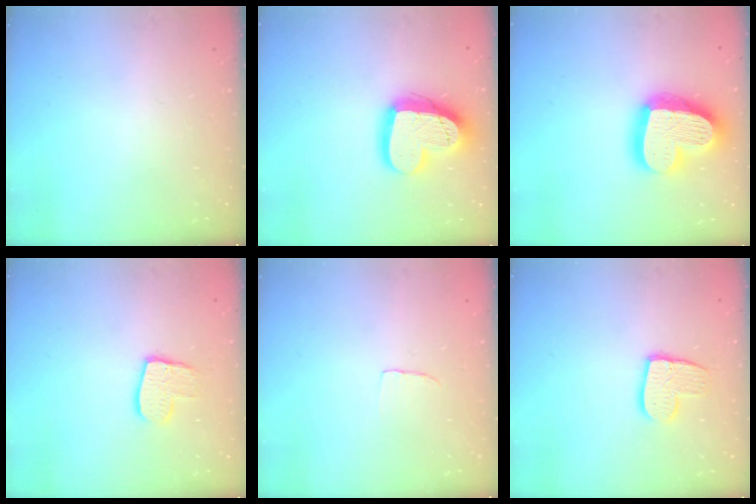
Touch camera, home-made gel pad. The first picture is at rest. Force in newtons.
{"total": 18.8, "press": 18.7, "slide": 1.8}
{"total": 24.3, "press": 24.2, "slide": 2.4}
{"total": 10.1, "press": 10.0, "slide": 0.7}
{"total": 2.7, "press": 2.7, "slide": 0.2}
{"total": 10.5, "press": 10.5, "slide": 0.8}